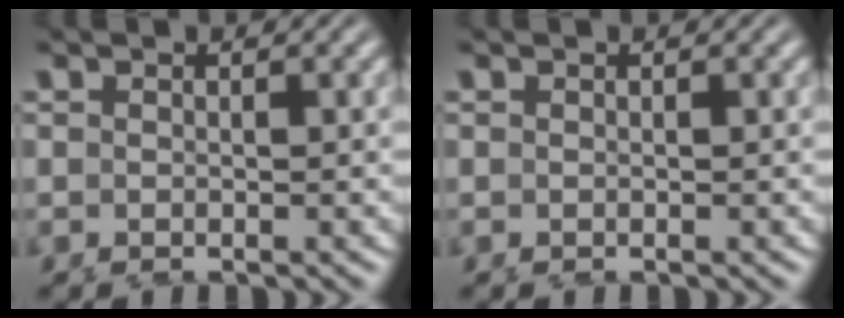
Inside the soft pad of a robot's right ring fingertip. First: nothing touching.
{"total": 0.0}